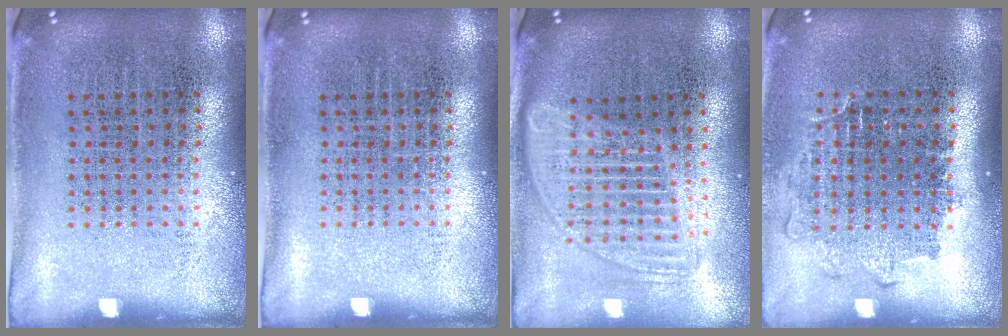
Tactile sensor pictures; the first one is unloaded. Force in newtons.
{"total": 0.0}
{"total": 1.8, "press": 1.5, "slide": 0.9}
{"total": 1.2, "press": 1.0, "slide": 0.6}